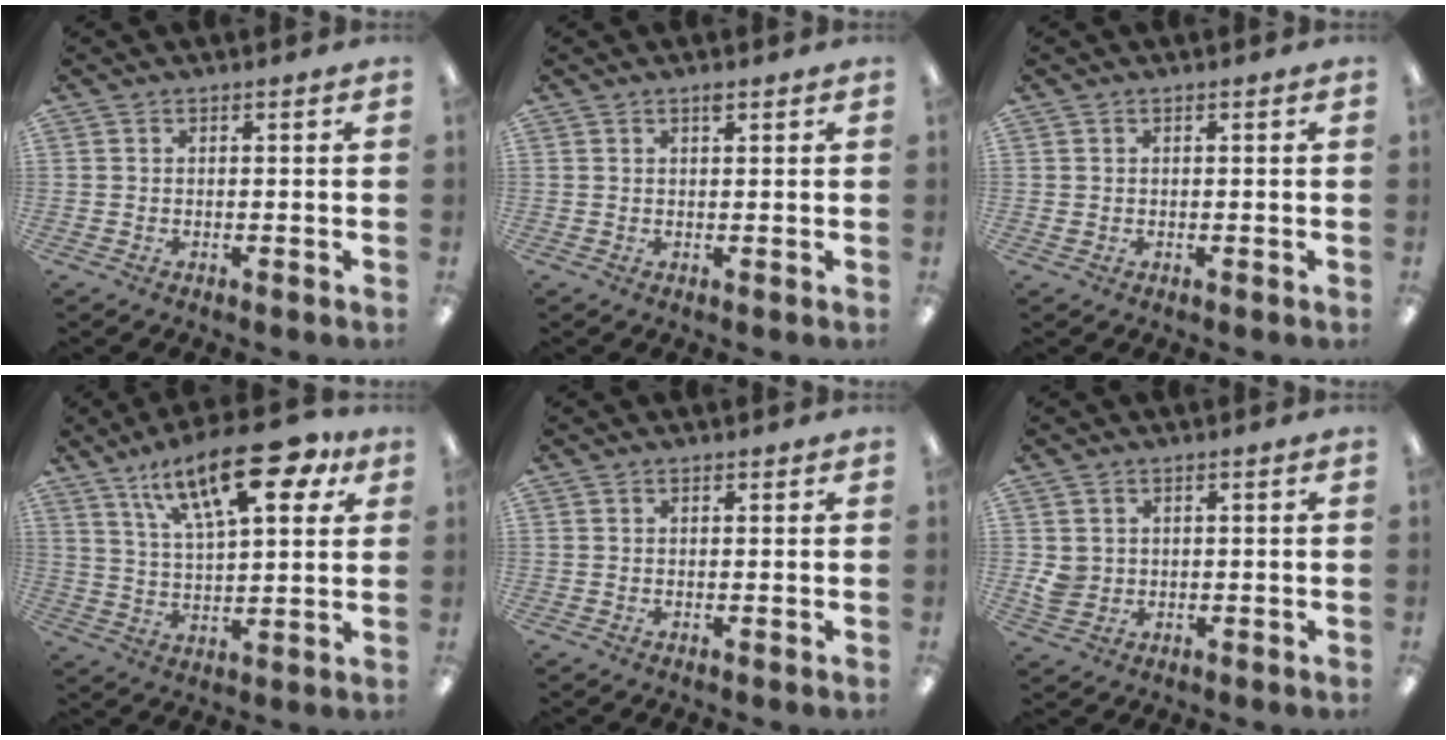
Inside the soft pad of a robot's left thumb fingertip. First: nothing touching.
{"total": 1.7, "force": [1.1, 0.7, 1.1], "torque": [-0.008, -0.005, 0.017]}
{"total": 0.8, "force": [0.1, 0.7, 0.2], "torque": [-0.003, 0.005, 0.001]}
{"total": 21.1, "force": [12.1, 8.4, 15.1], "torque": [-0.236, -0.051, 0.195]}
{"total": 0.6, "force": [0.4, 0.4, 0.2], "torque": [-0.004, 0.002, 0.007]}
{"total": 3.8, "force": [0.6, 3.6, 1.2], "torque": [-0.017, 0.002, 0.013]}